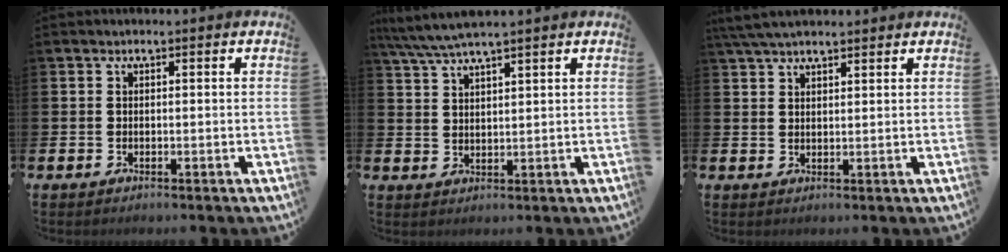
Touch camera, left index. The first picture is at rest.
{"total": 4.7, "force": [4.3, 0.0, 1.9], "torque": [-0.056, -0.010, 0.079]}
{"total": 4.4, "force": [3.9, 1.1, 1.8], "torque": [-0.042, -0.006, 0.074]}